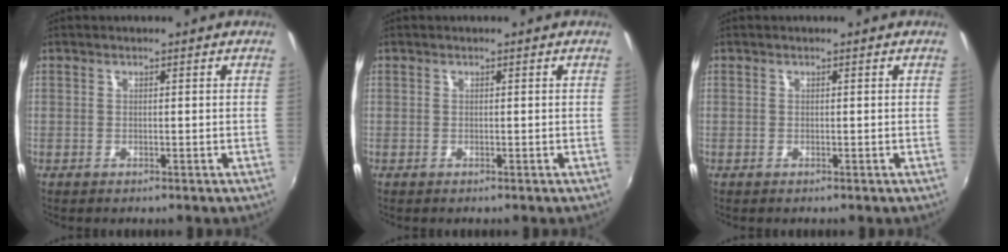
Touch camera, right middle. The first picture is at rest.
{"total": 0.0}
{"total": 0.0}